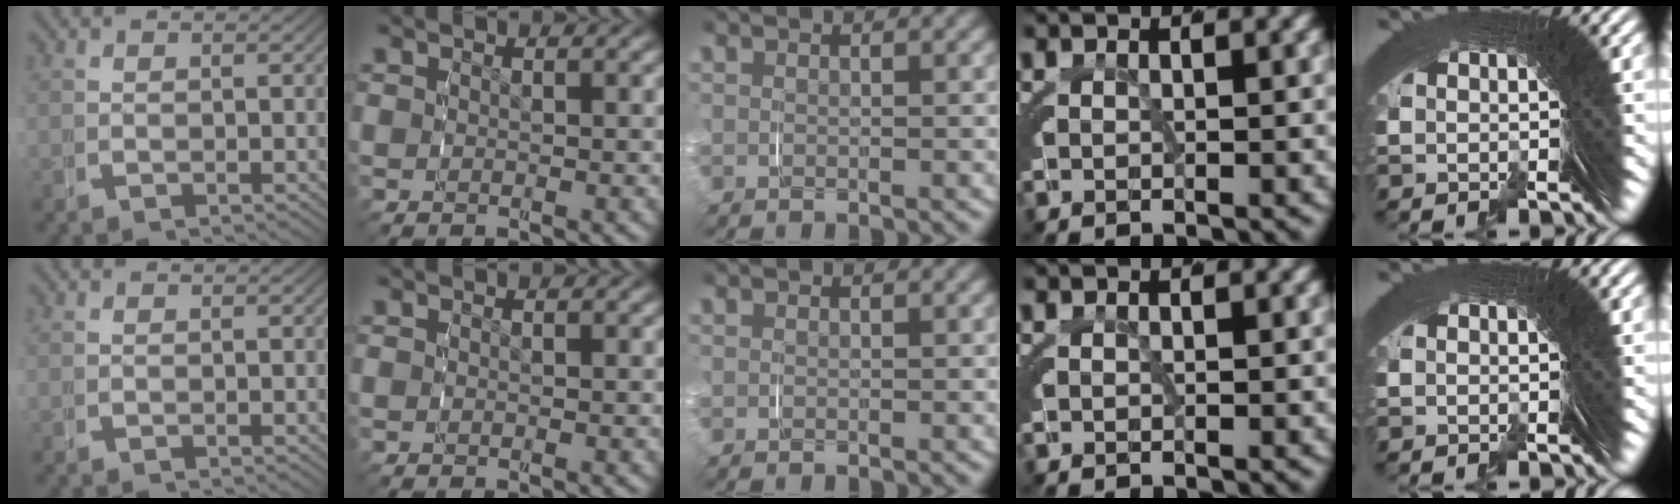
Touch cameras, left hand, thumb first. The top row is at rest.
{}